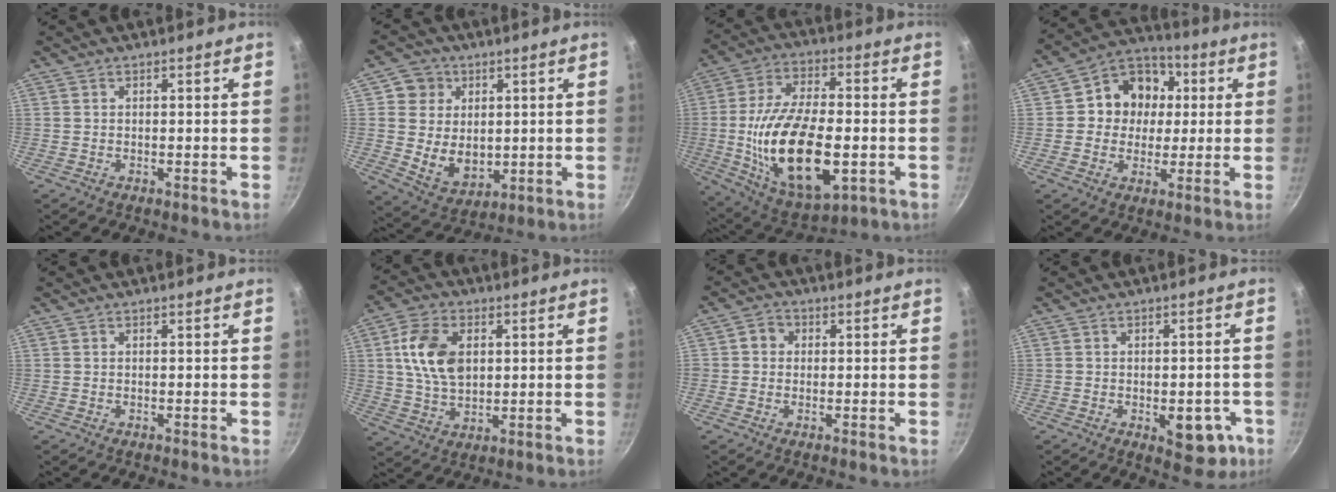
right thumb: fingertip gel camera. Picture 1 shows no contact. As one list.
[{"total": 10.4, "force": [2.0, 9.3, 4.4], "torque": [-0.036, -0.018, 0.048]}, {"total": 23.0, "force": [-3.9, 11.3, 19.7], "torque": [-0.356, 0.012, -0.058]}, {"total": 12.2, "force": [1.6, 10.8, 5.5], "torque": [-0.047, 0.015, 0.008]}, {"total": 0.0}, {"total": 11.4, "force": [2.4, 7.4, 8.3], "torque": [-0.141, -0.002, 0.043]}, {"total": 3.1, "force": [0.3, 2.9, 1.2], "torque": [0.000, 0.004, -0.005]}, {"total": 8.6, "force": [-2.8, 4.7, 6.7], "torque": [-0.047, 0.009, -0.029]}]